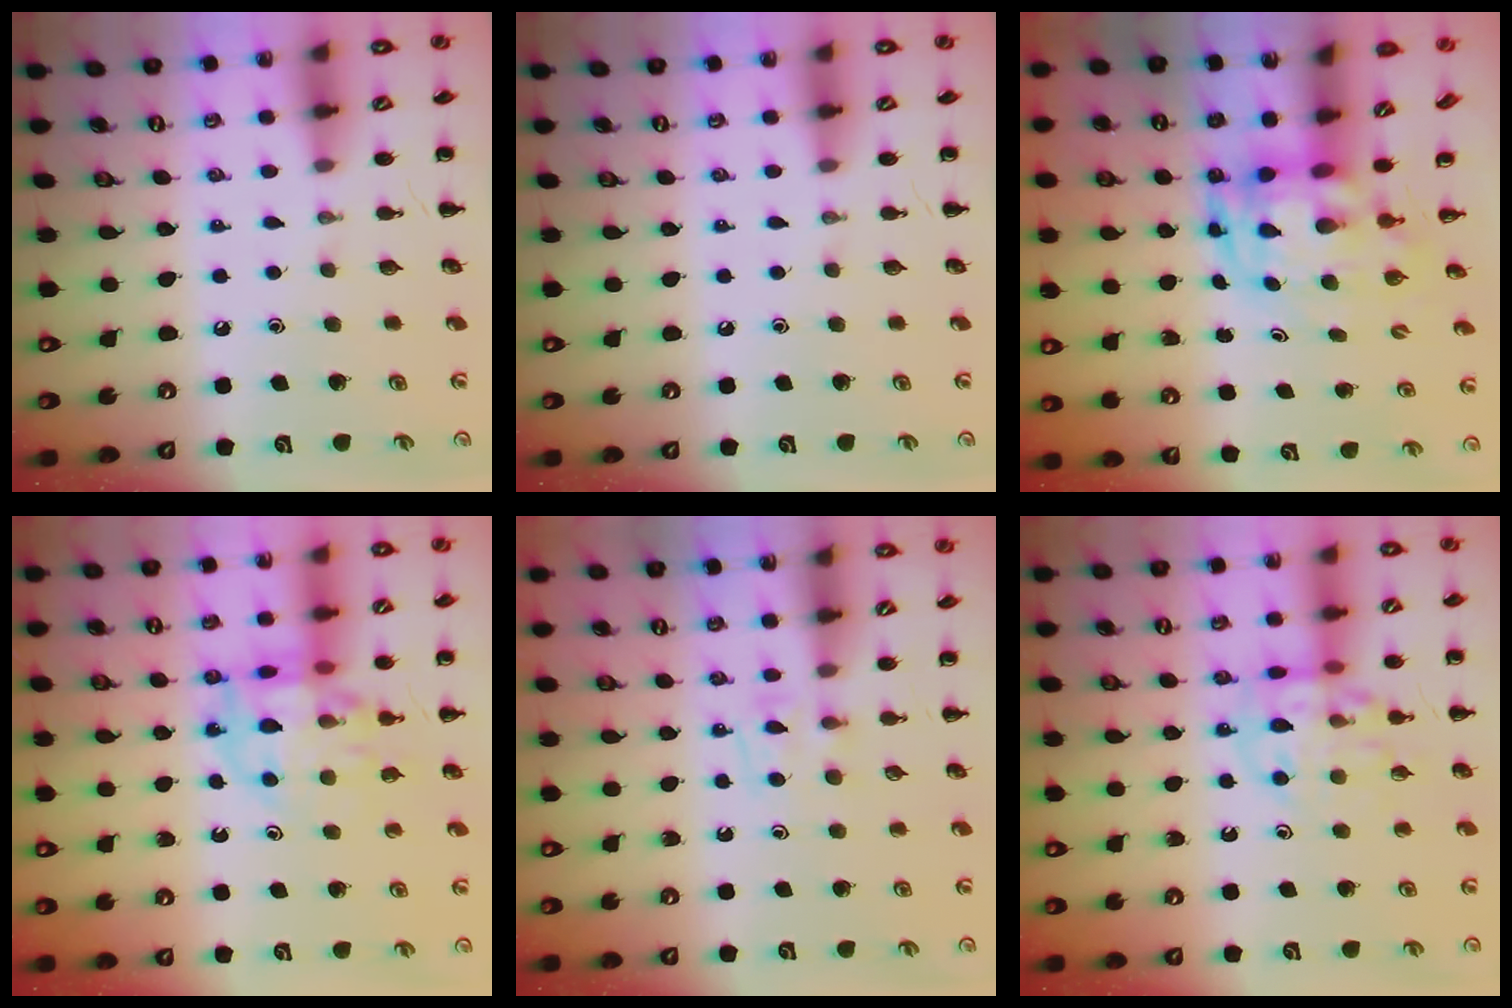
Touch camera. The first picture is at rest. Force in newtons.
{"total": 0.0}
{"total": 3.2, "press": 3.1, "slide": 0.7}
{"total": 12.8, "press": 12.5, "slide": 3.1}
{"total": 4.5, "press": 4.2, "slide": 1.5}
{"total": 12.7, "press": 12.6, "slide": 2.1}